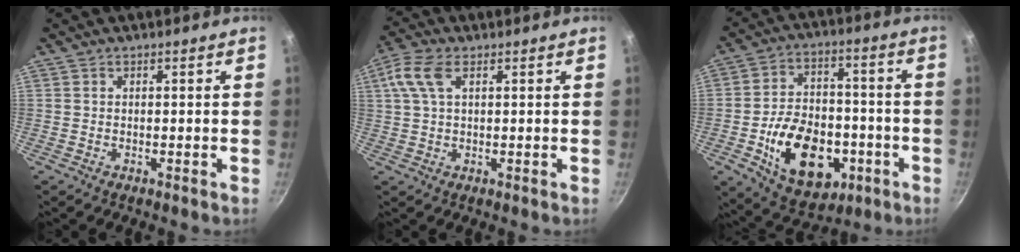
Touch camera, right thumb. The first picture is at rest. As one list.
[{"total": 6.6, "force": [2.3, 3.4, 5.1], "torque": [-0.107, 0.016, 0.042]}, {"total": 19.7, "force": [-5.9, 13.1, 13.4], "torque": [-0.184, 0.035, -0.078]}]